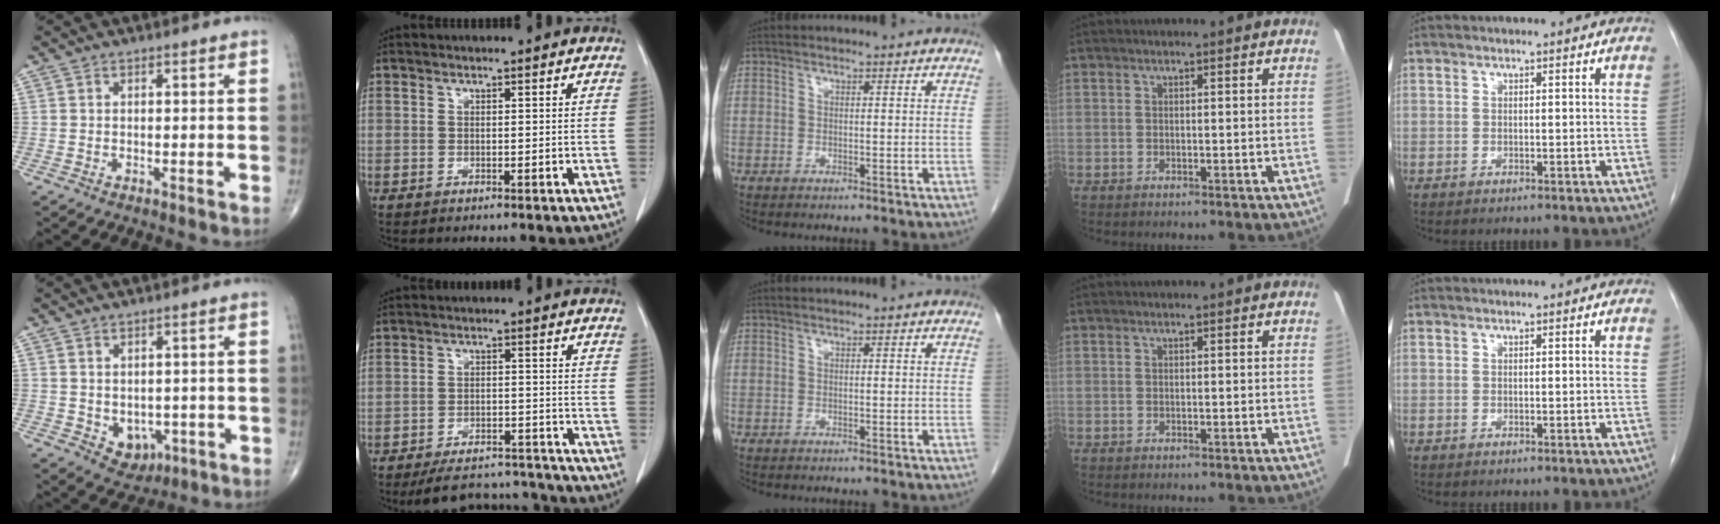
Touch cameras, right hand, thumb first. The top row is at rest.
{"thumb": {"total": 5.4, "force": [-1.1, 4.2, 3.2], "torque": [-0.020, -0.001, 0.001]}, "index": {"total": 11.3, "force": [-10.8, 2.8, 1.7], "torque": [-0.016, 0.016, -0.146]}}